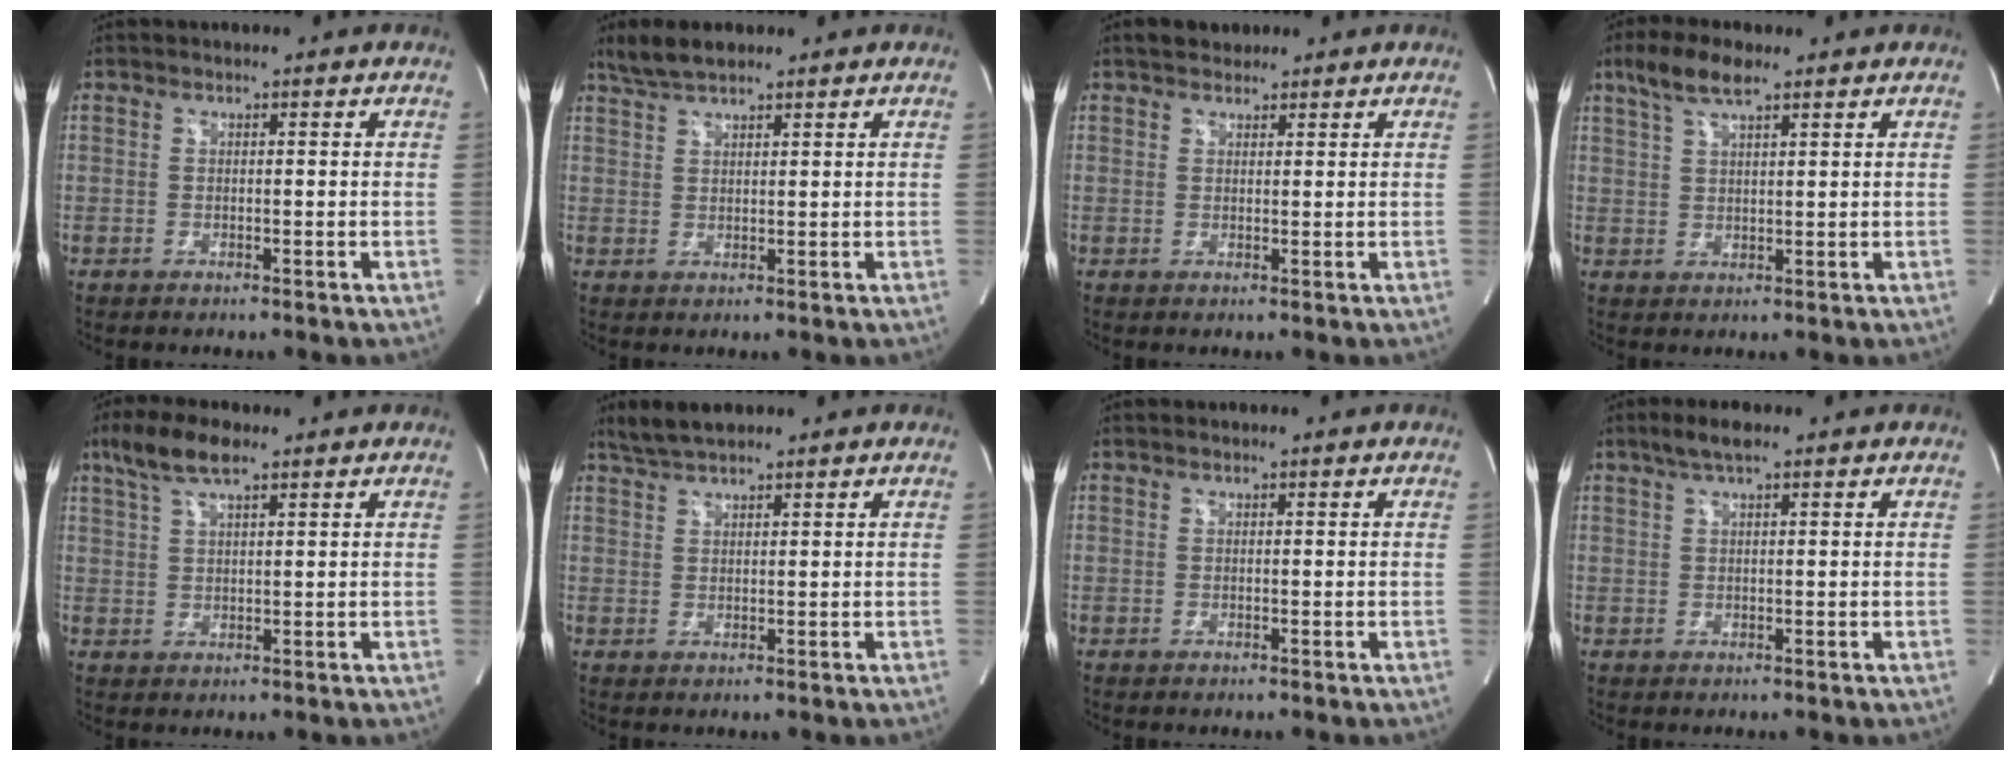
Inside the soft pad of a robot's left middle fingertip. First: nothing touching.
{"total": 4.2, "force": [3.6, 0.9, 2.1], "torque": [-0.052, 0.015, 0.073]}
{"total": 3.0, "force": [2.4, 1.6, 0.8], "torque": [-0.014, 0.017, 0.036]}
{"total": 6.0, "force": [4.2, 1.3, 4.1], "torque": [-0.093, 0.018, 0.081]}
{"total": 6.5, "force": [4.5, 1.5, 4.5], "torque": [-0.101, 0.021, 0.087]}
{"total": 3.8, "force": [3.3, 0.5, 1.7], "torque": [-0.041, 0.015, 0.067]}
{"total": 0.0}
{"total": 3.2, "force": [2.2, 0.5, 2.3], "torque": [-0.051, 0.013, 0.042]}